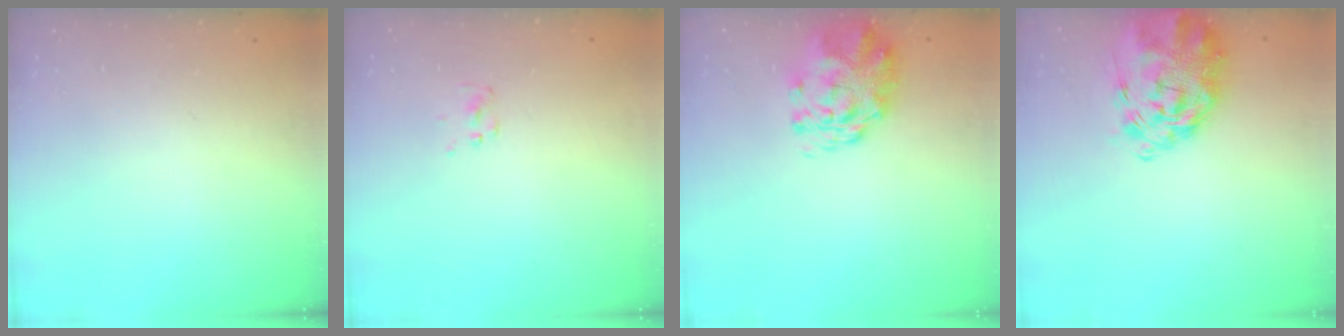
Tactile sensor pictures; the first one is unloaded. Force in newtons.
{"total": 1.5, "press": 1.5, "slide": 0.2}
{"total": 2.9, "press": 2.7, "slide": 1.0}
{"total": 6.2, "press": 5.7, "slide": 2.6}